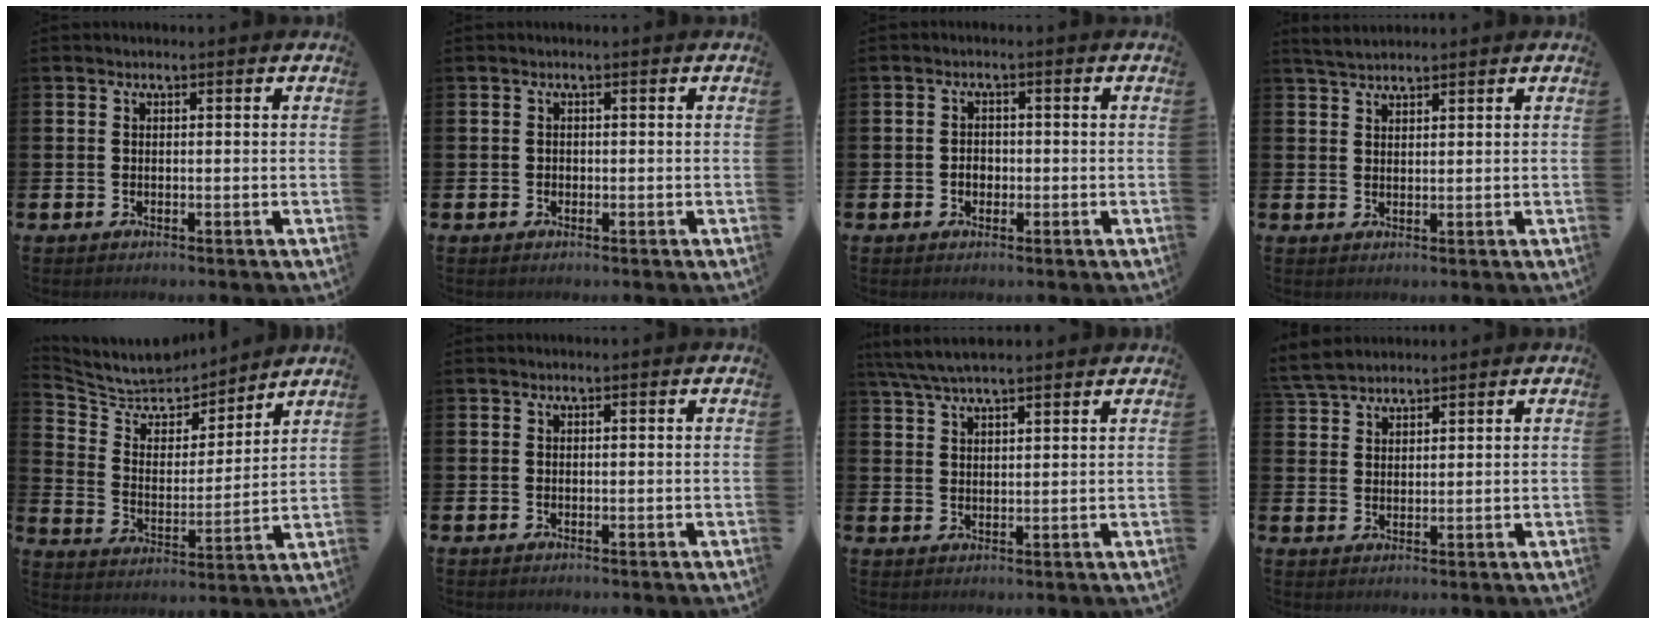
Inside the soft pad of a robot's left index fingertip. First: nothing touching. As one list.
[{"total": 0.5, "force": [-0.1, 0.5, 0.1], "torque": [-0.008, 0.007, -0.003]}, {"total": 1.8, "force": [-0.4, 1.5, 0.9], "torque": [-0.007, 0.002, -0.012]}, {"total": 3.0, "force": [2.8, 0.6, 0.8], "torque": [-0.019, -0.007, 0.053]}, {"total": 8.5, "force": [8.1, 2.3, 1.1], "torque": [-0.064, -0.067, 0.144]}, {"total": 0.0}, {"total": 5.6, "force": [5.0, 1.0, 2.3], "torque": [-0.060, -0.009, 0.092]}, {"total": 4.6, "force": [4.4, 1.1, 0.7], "torque": [-0.022, -0.012, 0.082]}]